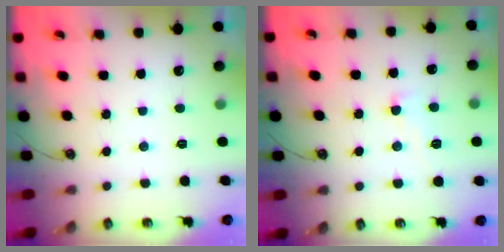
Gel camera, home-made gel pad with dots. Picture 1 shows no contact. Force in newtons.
{"total": 1.7, "press": 1.7, "slide": 0.2}